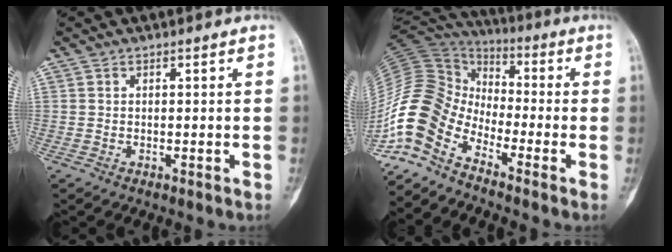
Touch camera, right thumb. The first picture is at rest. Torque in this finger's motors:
{"motor_torque": [0.56, 0.49, 1.46, -1.31, 0.38]}